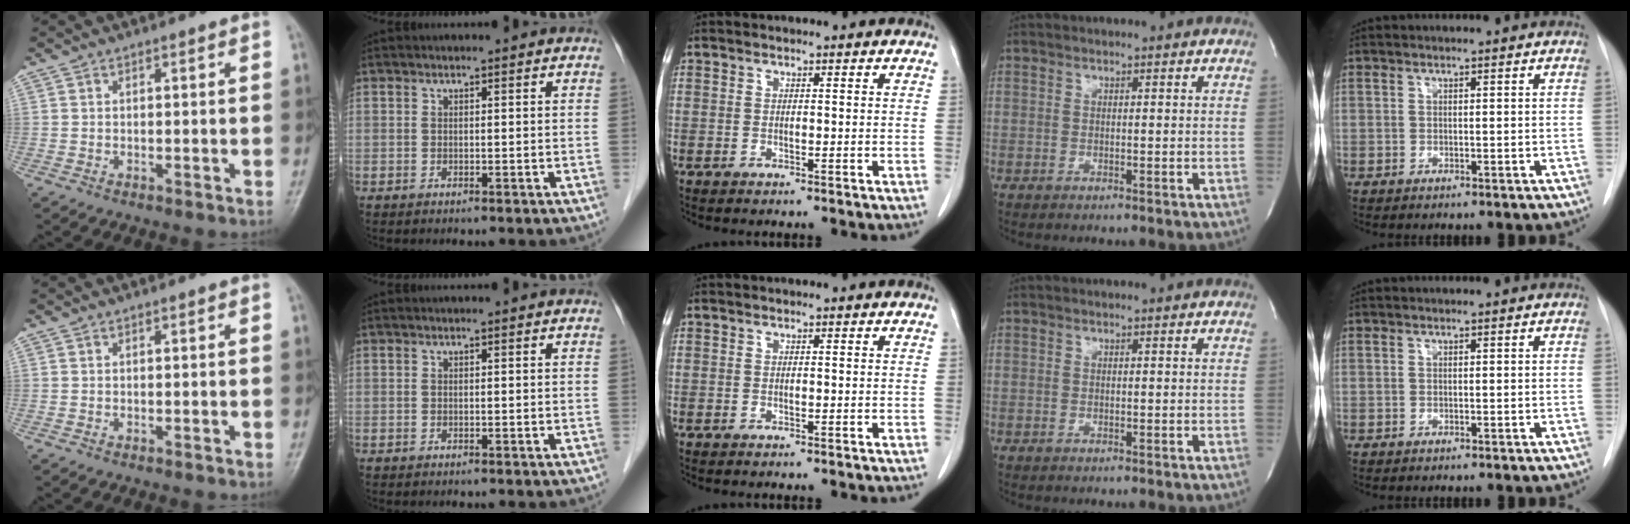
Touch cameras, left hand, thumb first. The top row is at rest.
{}